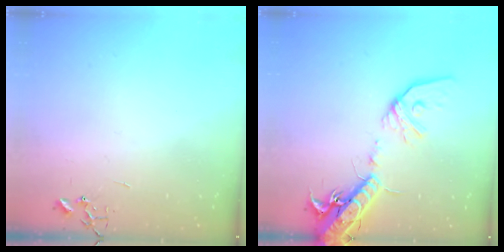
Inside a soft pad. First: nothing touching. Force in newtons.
{"total": 18.3, "press": 17.9, "slide": 3.7}